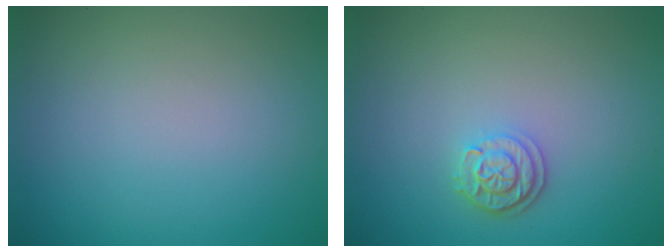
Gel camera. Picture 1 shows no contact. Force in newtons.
{"total": 2.4, "press": 2.1, "slide": 1.3}